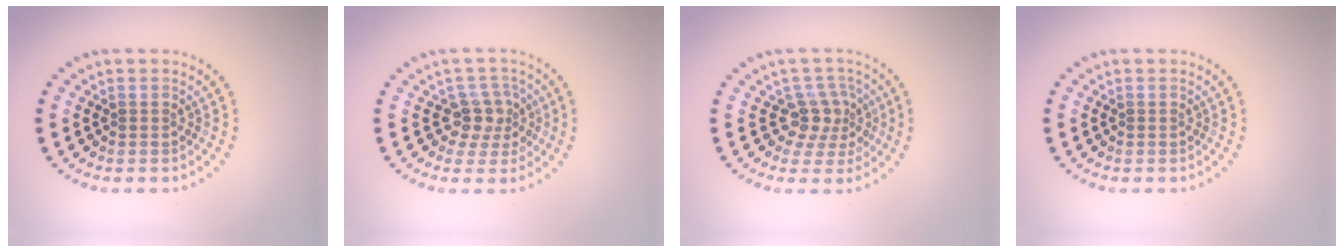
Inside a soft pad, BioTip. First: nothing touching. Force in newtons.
{"total": 2.7, "press": 2.2, "slide": 1.5}
{"total": 2.8, "press": 2.1, "slide": 1.9}
{"total": 0.0}